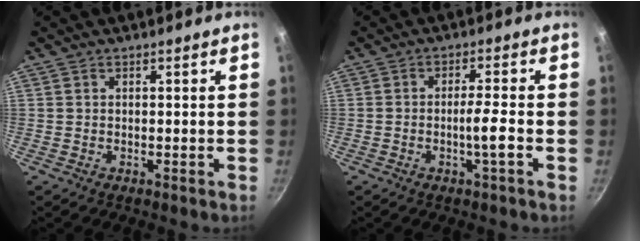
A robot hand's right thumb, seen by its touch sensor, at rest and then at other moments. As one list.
[{"total": 4.2, "force": [-1.5, -0.2, 4.0], "torque": [-0.073, 0.013, -0.027]}]